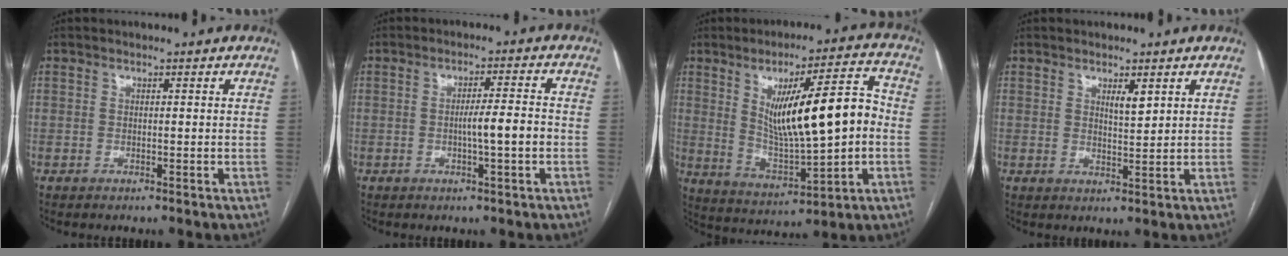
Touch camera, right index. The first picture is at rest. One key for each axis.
{"total": 4.8, "fx": -1.0, "fy": 0.1, "fz": 4.7, "tx": -0.074, "ty": 0.003, "tz": -0.015}
{"total": 16.1, "fx": 1.3, "fy": 3.1, "fz": 15.8, "tx": -0.260, "ty": 0.015, "tz": 0.032}
{"total": 2.5, "fx": 1.4, "fy": 0.6, "fz": 1.9, "tx": -0.036, "ty": -0.005, "tz": 0.027}